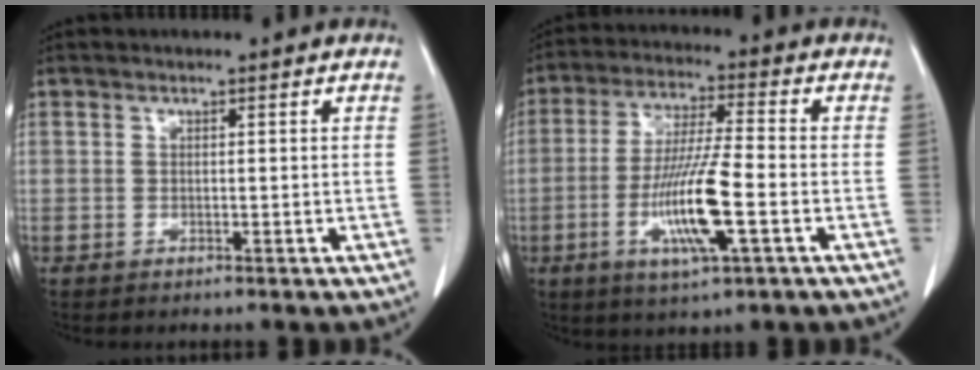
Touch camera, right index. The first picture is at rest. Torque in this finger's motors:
{"motor_torque": [1.99, -0.15, 0.82, 0.21]}